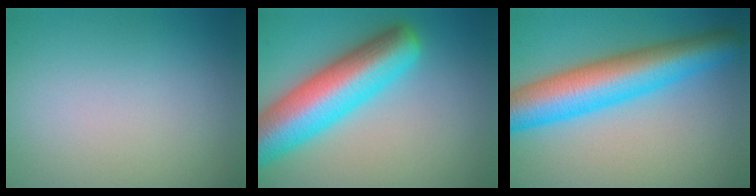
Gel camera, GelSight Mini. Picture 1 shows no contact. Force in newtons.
{"total": 10.1, "press": 10.1, "slide": 0.4}
{"total": 9.7, "press": 9.7, "slide": 0.2}